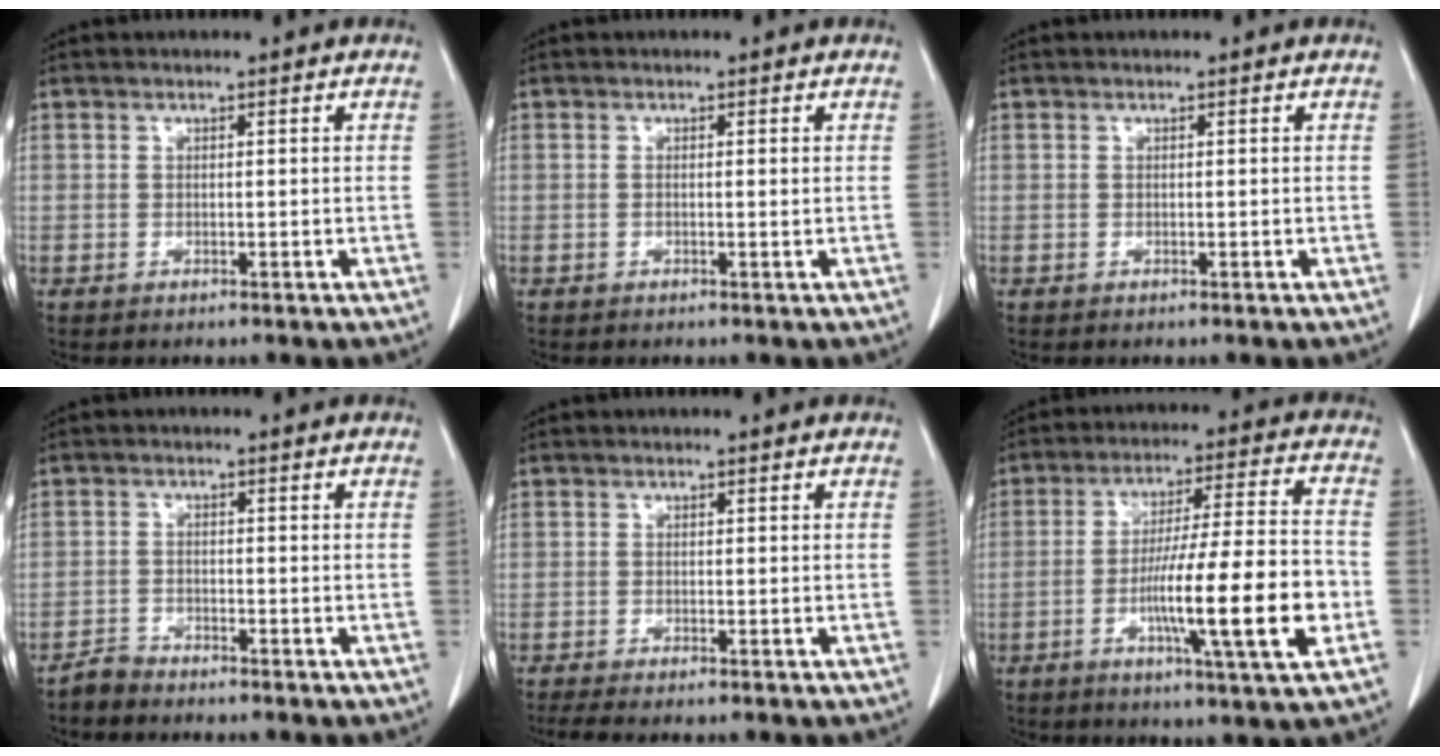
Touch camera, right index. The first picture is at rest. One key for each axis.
{"total": 0.7, "fx": 0.1, "fy": 0.0, "fz": 0.7, "tx": -0.011, "ty": -0.002, "tz": 0.004}
{"total": 0.0}
{"total": 1.9, "fx": -1.9, "fy": 0.3, "fz": -0.1, "tx": 0.002, "ty": -0.004, "tz": -0.035}
{"total": 4.0, "fx": -3.4, "fy": 0.2, "fz": 2.1, "tx": -0.030, "ty": -0.009, "tz": -0.050}
{"total": 16.5, "fx": -4.7, "fy": 0.3, "fz": 15.8, "tx": -0.265, "ty": -0.005, "tz": -0.075}